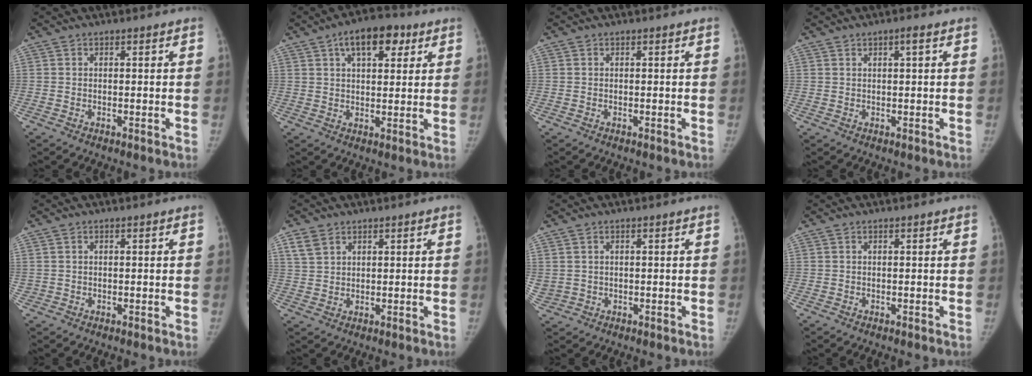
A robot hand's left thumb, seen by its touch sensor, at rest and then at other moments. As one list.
[{"total": 10.0, "force": [4.8, 5.1, 7.1], "torque": [-0.083, -0.002, 0.069]}, {"total": 0.0}, {"total": 1.6, "force": [0.7, 0.3, 1.4], "torque": [-0.021, 0.000, 0.010]}, {"total": 0.7, "force": [0.1, 0.7, 0.0], "torque": [0.006, 0.003, 0.002]}, {"total": 4.0, "force": [2.4, 2.6, 1.7], "torque": [-0.029, -0.007, 0.055]}, {"total": 2.9, "force": [0.6, 2.6, 1.1], "torque": [-0.032, 0.003, 0.024]}, {"total": 0.0}]